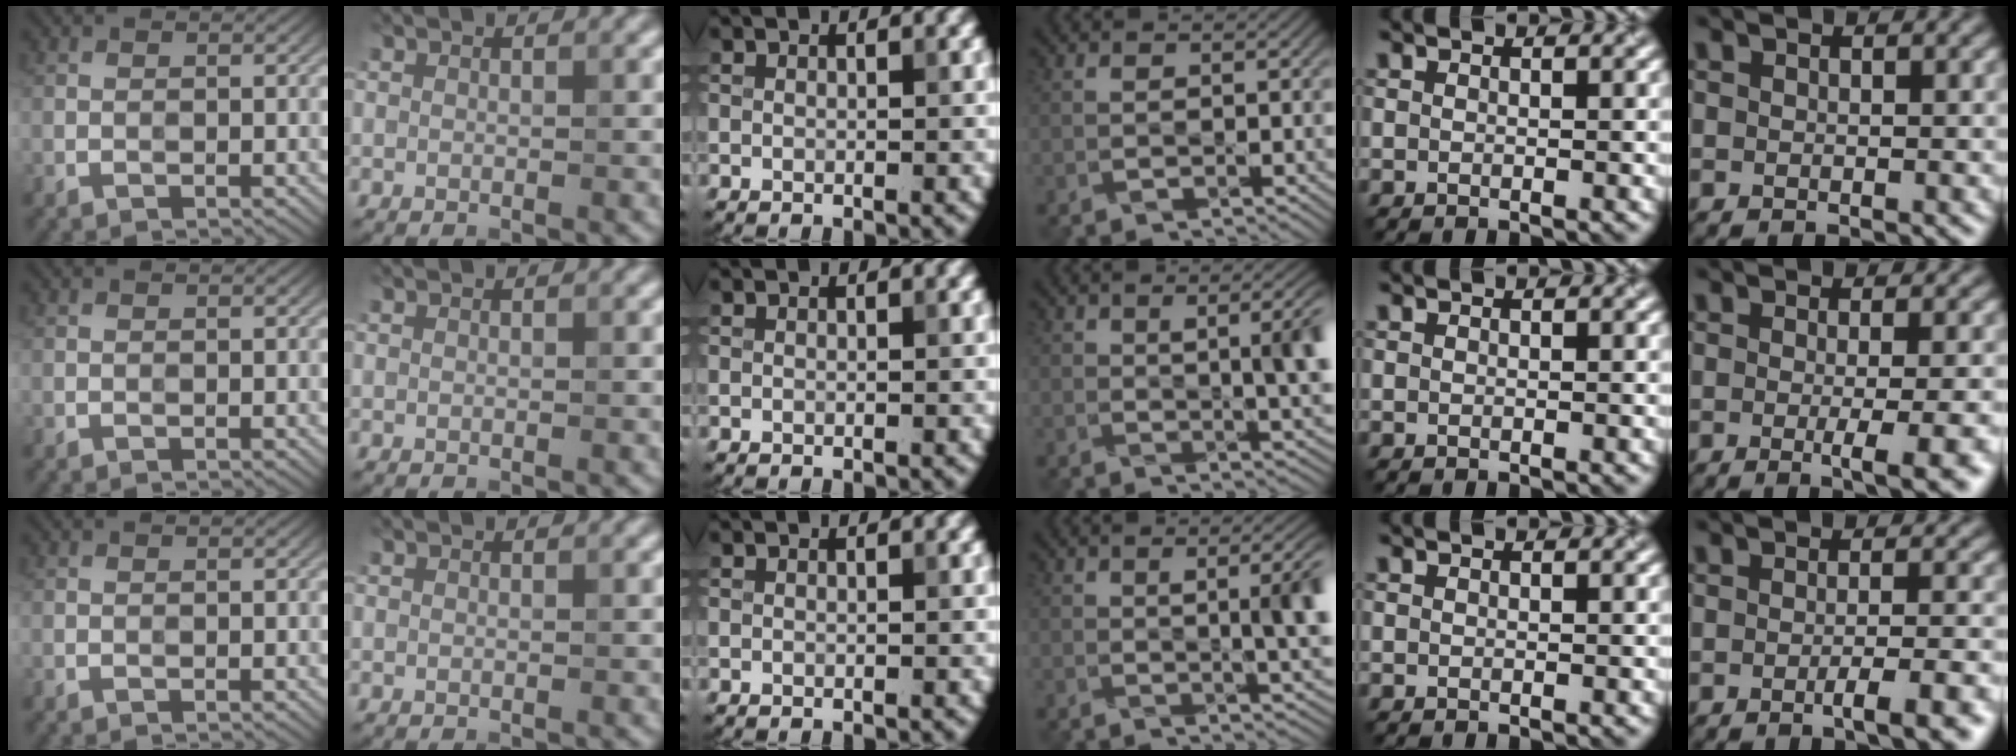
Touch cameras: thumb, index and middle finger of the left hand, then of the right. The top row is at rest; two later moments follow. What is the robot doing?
{"motion": "shake", "object": "plastic piggy bank"}